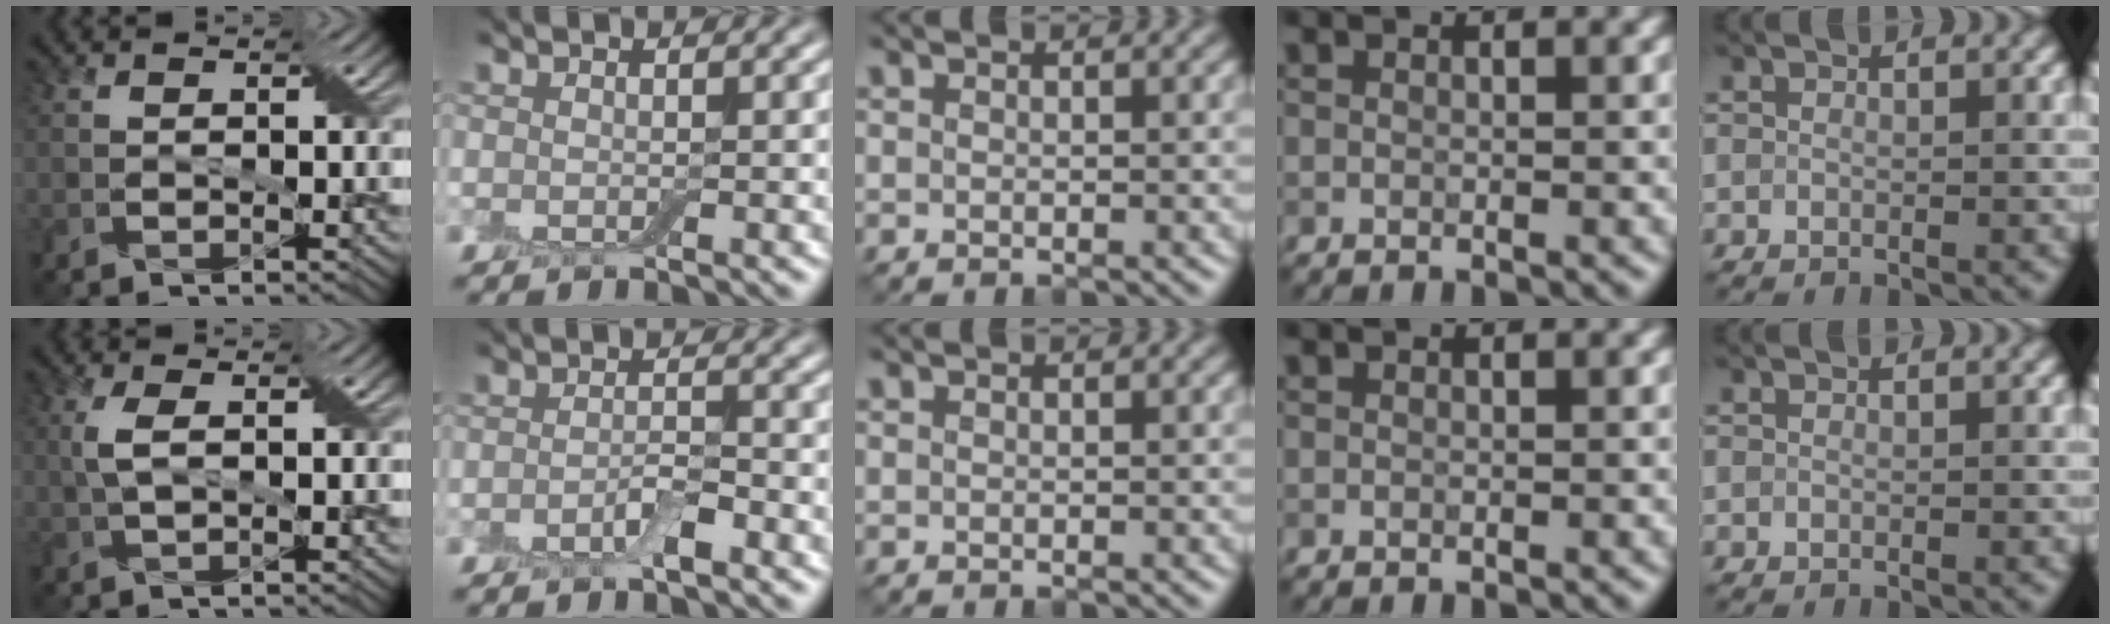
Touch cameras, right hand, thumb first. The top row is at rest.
{"thumb": {"total": 2.8, "force": [0.4, 0.8, 2.6], "torque": [-0.067, 0.008, 0.008]}, "index": {"total": 2.0, "force": [-1.0, 0.6, 1.6], "torque": [-0.031, 0.001, -0.020]}}